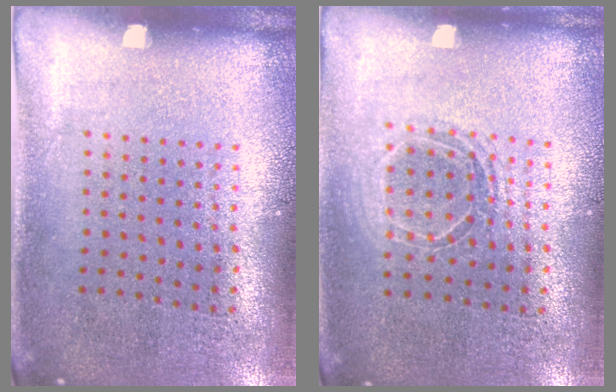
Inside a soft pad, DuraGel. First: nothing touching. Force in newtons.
{"total": 1.4, "press": 1.2, "slide": 0.7}